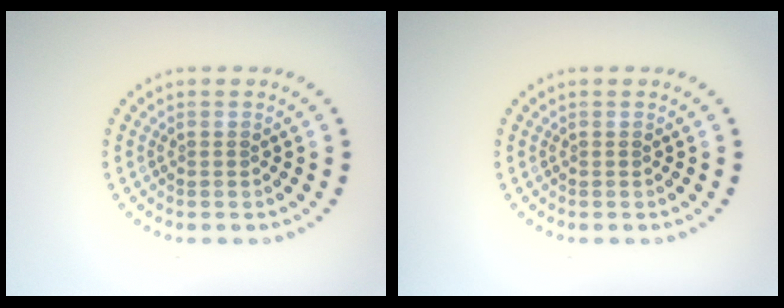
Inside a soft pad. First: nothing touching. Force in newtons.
{"total": 0.0}